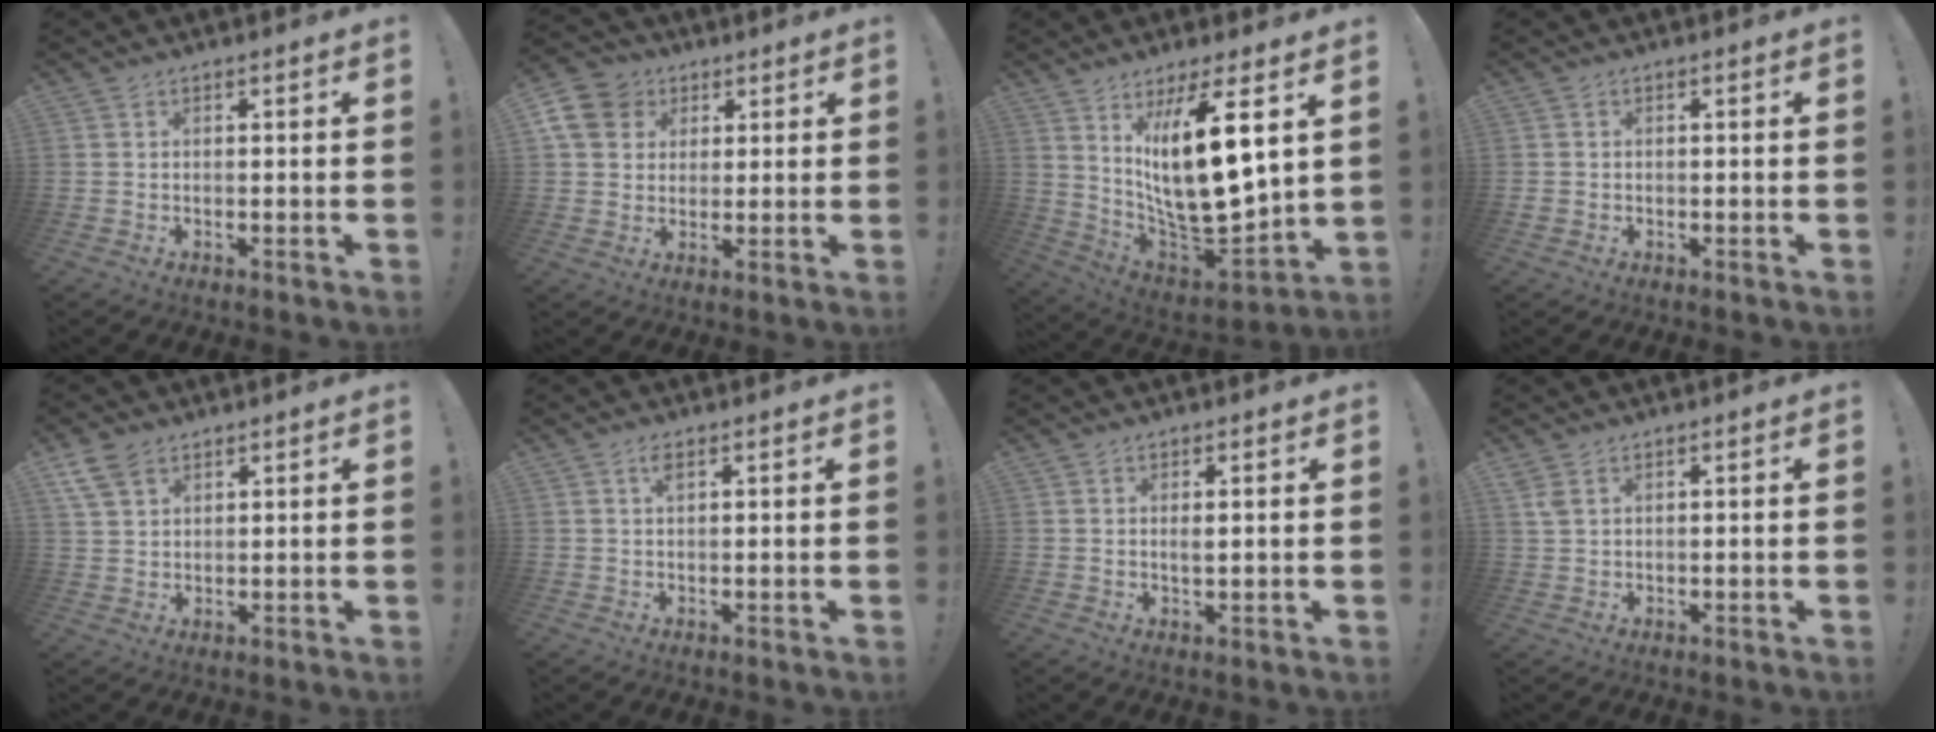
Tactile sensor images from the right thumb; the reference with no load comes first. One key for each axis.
{"total": 11.3, "fx": 3.8, "fy": 9.7, "fz": 4.4, "tx": -0.077, "ty": -0.009, "tz": 0.079}
{"total": 19.9, "fx": 7.2, "fy": 6.1, "fz": 17.5, "tx": -0.313, "ty": -0.073, "tz": 0.117}
{"total": 0.8, "fx": -0.3, "fy": 0.8, "fz": 0.2, "tx": -0.010, "ty": 0.005, "tz": -0.003}
{"total": 7.2, "fx": 4.3, "fy": 4.3, "fz": 3.9, "tx": -0.076, "ty": -0.008, "tz": 0.087}
{"total": 2.0, "fx": 1.0, "fy": 0.7, "fz": 1.6, "tx": -0.025, "ty": -0.001, "tz": 0.015}
{"total": 1.9, "fx": 0.3, "fy": 0.5, "fz": 1.8, "tx": -0.026, "ty": -0.005, "tz": 0.002}
{"total": 2.5, "fx": 1.3, "fy": 1.1, "fz": 1.7, "tx": -0.033, "ty": -0.002, "tz": 0.024}